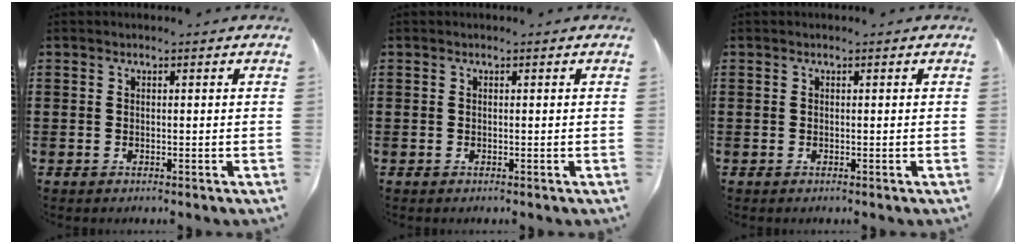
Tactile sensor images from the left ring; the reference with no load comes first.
{"total": 0.0}
{"total": 0.0}